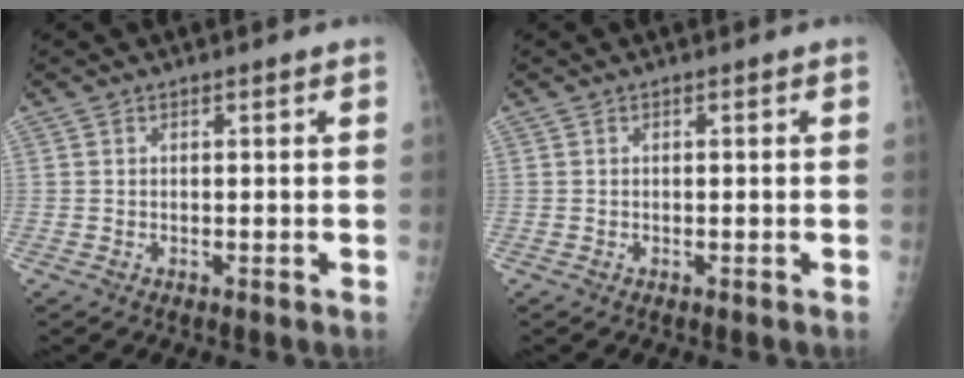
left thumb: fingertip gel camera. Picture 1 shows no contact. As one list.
[{"total": 0.0}]